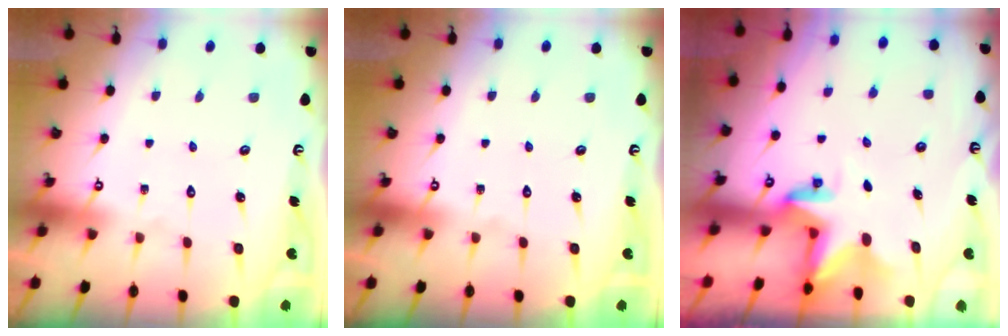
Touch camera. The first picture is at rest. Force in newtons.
{"total": 0.0}
{"total": 3.0, "press": 3.0, "slide": 0.1}